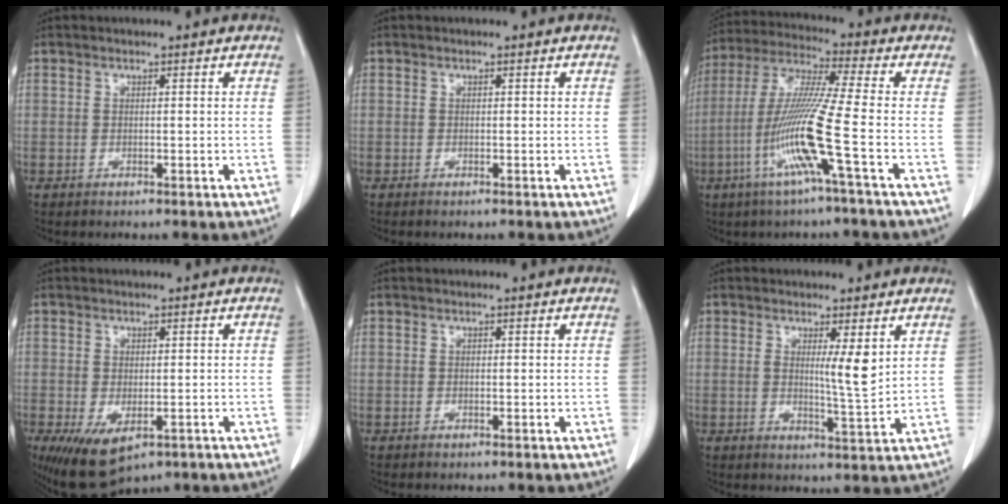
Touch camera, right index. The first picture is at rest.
{"total": 0.0}
{"total": 12.9, "force": [-4.4, -1.7, 12.0], "torque": [-0.243, -0.013, -0.096]}
{"total": 8.1, "force": [-4.1, 4.0, 5.7], "torque": [-0.094, -0.018, -0.059]}
{"total": 0.0}
{"total": 4.4, "force": [1.6, 0.1, 4.1], "torque": [-0.065, -0.011, 0.026]}